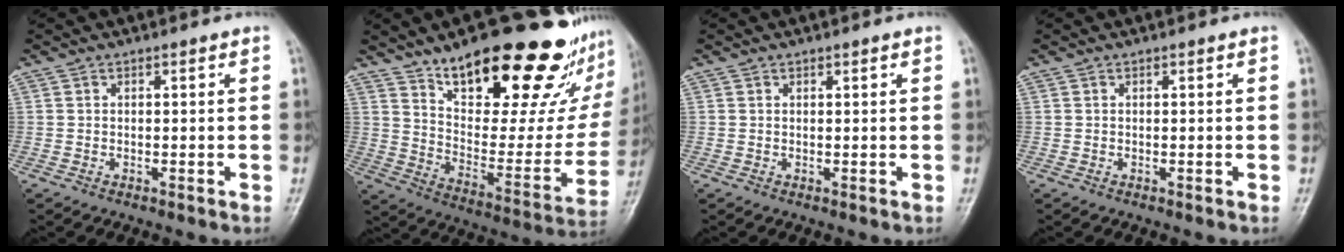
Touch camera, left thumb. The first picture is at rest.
{"total": 31.1, "force": [20.2, 11.6, 20.6], "torque": [-0.261, -0.086, 0.303]}
{"total": 0.6, "force": [0.4, 0.1, 0.4], "torque": [-0.005, -0.001, 0.006]}
{"total": 0.0}